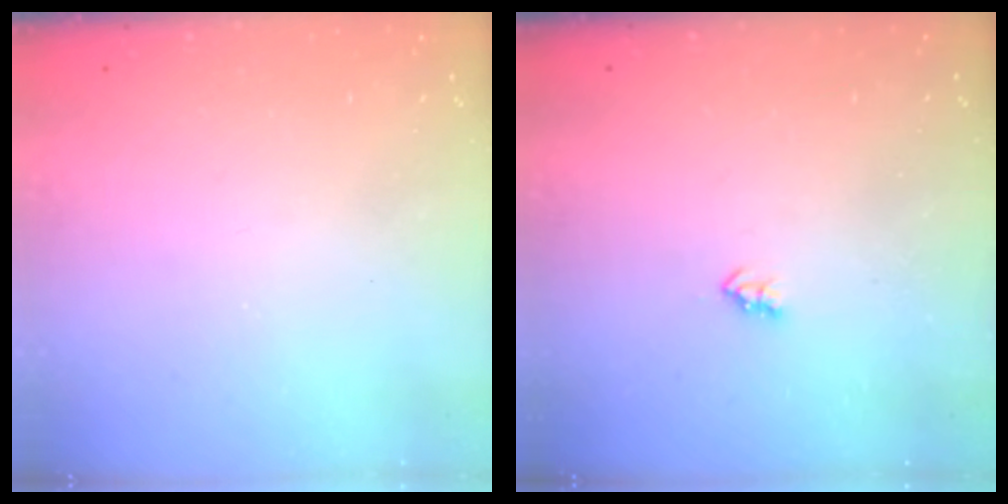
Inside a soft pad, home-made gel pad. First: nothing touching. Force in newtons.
{"total": 2.4, "press": 2.4, "slide": 0.4}